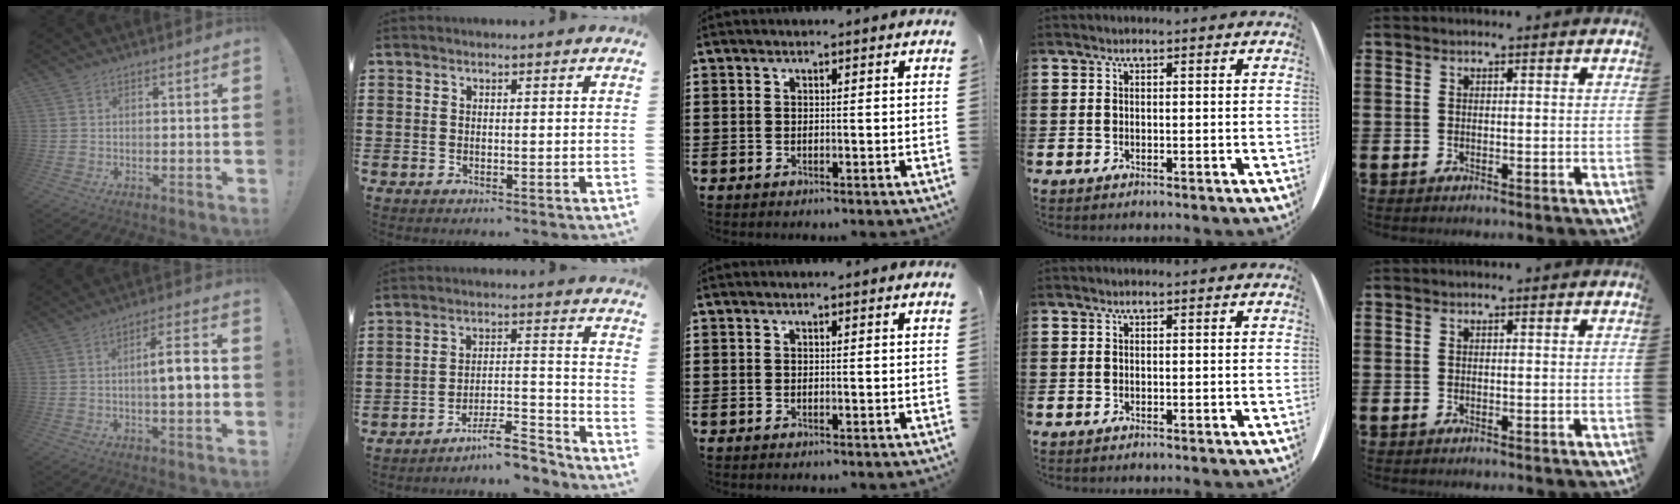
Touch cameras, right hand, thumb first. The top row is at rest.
{"thumb": {"total": 8.5, "force": [-0.7, 1.5, 8.4], "torque": [-0.127, 0.006, -0.017]}, "index": {"total": 8.4, "force": [-7.2, 1.5, 3.9], "torque": [-0.052, 0.022, -0.133]}}